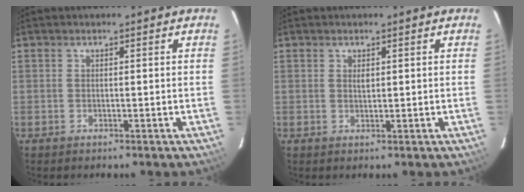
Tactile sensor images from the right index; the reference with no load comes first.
{"total": 1.0, "force": [0.4, 0.6, 0.8], "torque": [-0.012, 0.002, 0.007]}